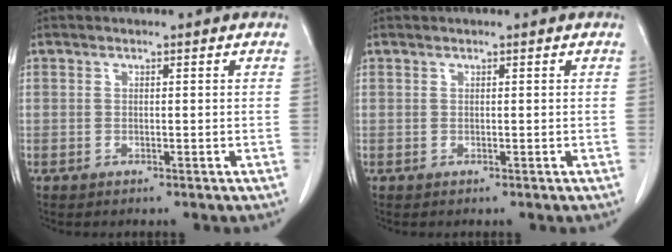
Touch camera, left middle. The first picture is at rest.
{"total": 0.0}